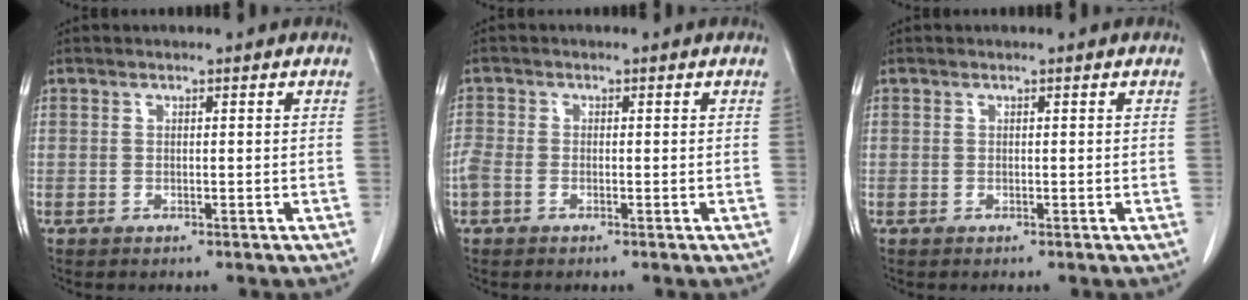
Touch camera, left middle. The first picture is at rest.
{"total": 2.1, "force": [-0.9, 1.3, 1.5], "torque": [-0.044, 0.000, -0.019]}
{"total": 0.0}